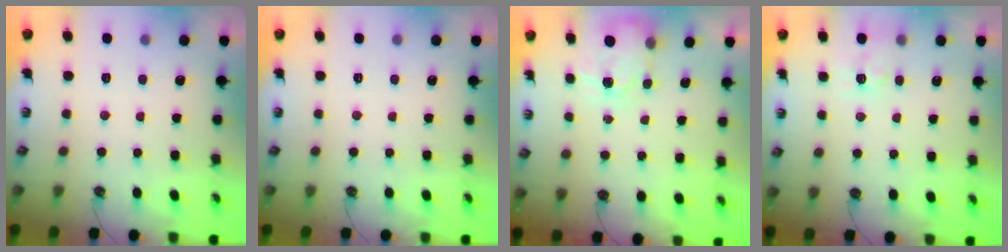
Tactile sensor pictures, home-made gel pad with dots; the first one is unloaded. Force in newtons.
{"total": 0.0}
{"total": 4.0, "press": 3.9, "slide": 0.6}
{"total": 4.8, "press": 4.7, "slide": 0.5}